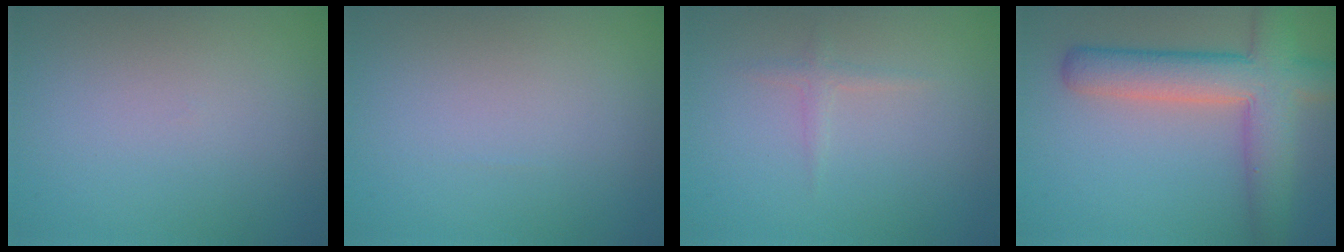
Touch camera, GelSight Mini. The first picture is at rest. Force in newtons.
{"total": 0.0}
{"total": 0.9, "press": 0.9, "slide": 0.0}
{"total": 7.3, "press": 7.3, "slide": 0.4}